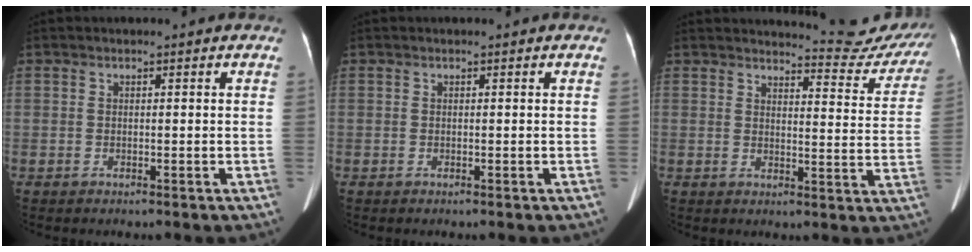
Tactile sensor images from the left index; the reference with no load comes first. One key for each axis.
{"total": 0.0}
{"total": 13.1, "fx": 13.1, "fy": 1.0, "fz": 0.8, "tx": 0.008, "ty": -0.075, "tz": 0.128}